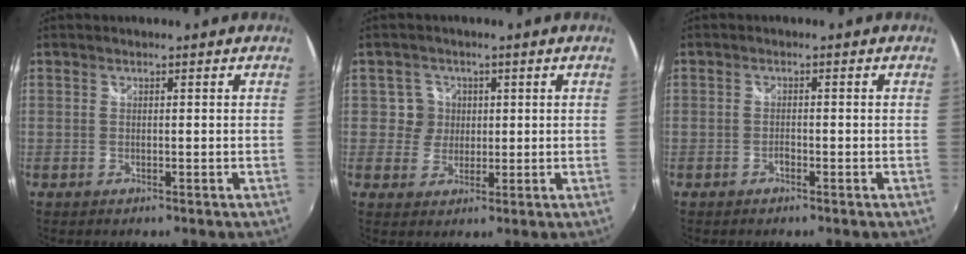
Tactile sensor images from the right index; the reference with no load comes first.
{"total": 3.8, "force": [0.7, 3.8, 0.0], "torque": [0.012, 0.014, 0.009]}
{"total": 0.9, "force": [-0.6, 0.6, 0.3], "torque": [-0.006, 0.001, -0.012]}